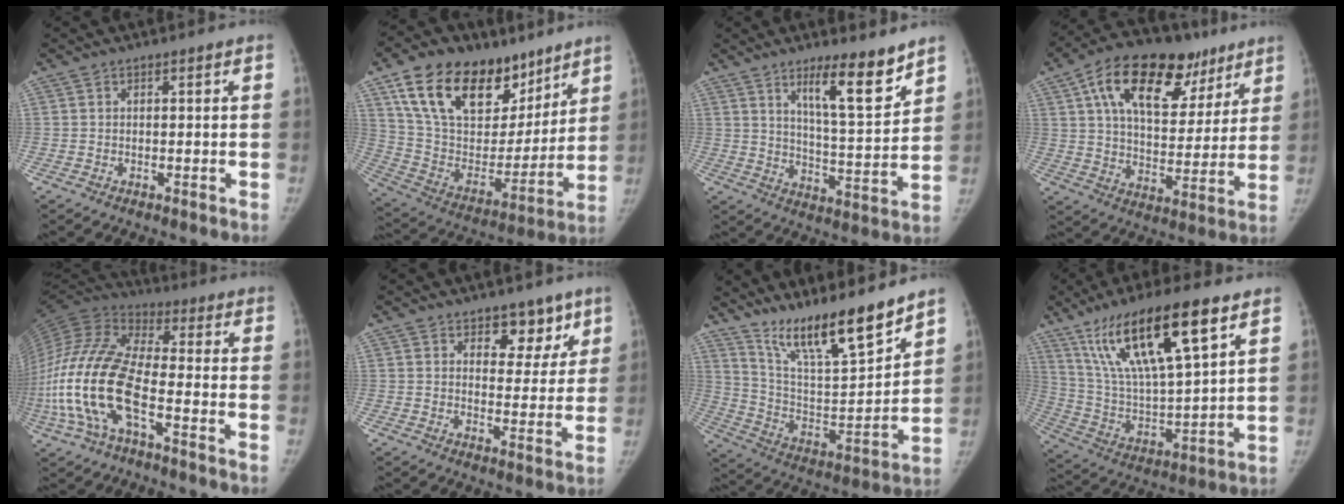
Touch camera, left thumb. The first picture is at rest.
{"total": 26.7, "force": [16.0, 15.7, 14.5], "torque": [-0.214, -0.029, 0.284]}
{"total": 11.9, "force": [8.1, 2.3, 8.4], "torque": [-0.115, -0.067, 0.137]}
{"total": 24.1, "force": [12.4, 13.2, 15.9], "torque": [-0.215, 0.000, 0.200]}
{"total": 20.2, "force": [-6.4, 8.2, 17.3], "torque": [-0.393, 0.036, -0.123]}
{"total": 7.3, "force": [4.8, 4.5, 3.3], "torque": [0.000, -0.027, 0.068]}
{"total": 18.1, "force": [14.5, 3.1, 10.5], "torque": [-0.145, -0.085, 0.264]}
{"total": 22.4, "force": [12.4, 5.9, 17.8], "torque": [-0.312, -0.029, 0.232]}